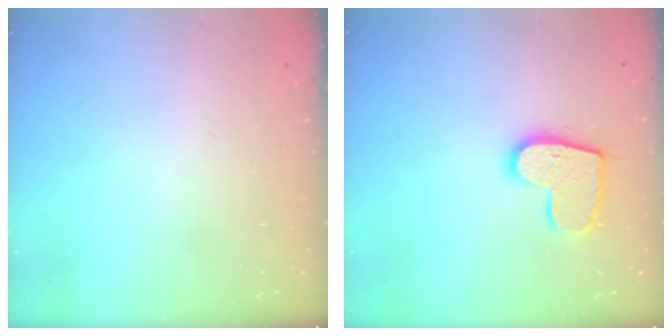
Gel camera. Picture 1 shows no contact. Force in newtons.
{"total": 13.5, "press": 13.5, "slide": 0.8}